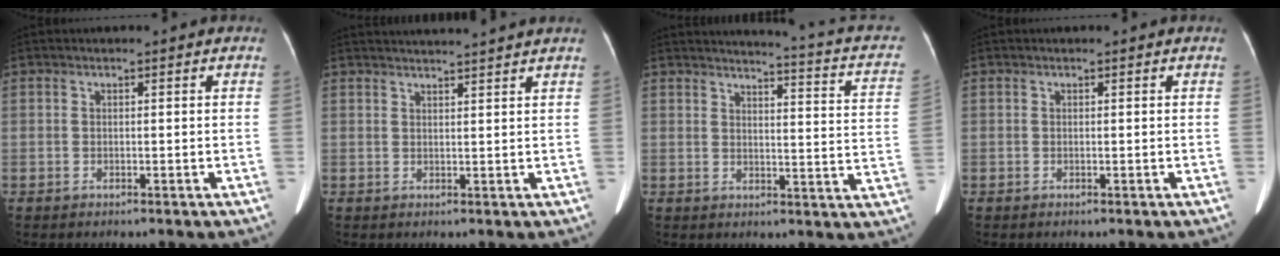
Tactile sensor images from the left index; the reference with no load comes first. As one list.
[{"total": 7.9, "force": [7.5, -1.3, 2.4], "torque": [-0.031, 0.018, 0.090]}, {"total": 13.3, "force": [10.8, 1.5, 7.7], "torque": [-0.101, -0.043, 0.096]}, {"total": 0.0}]